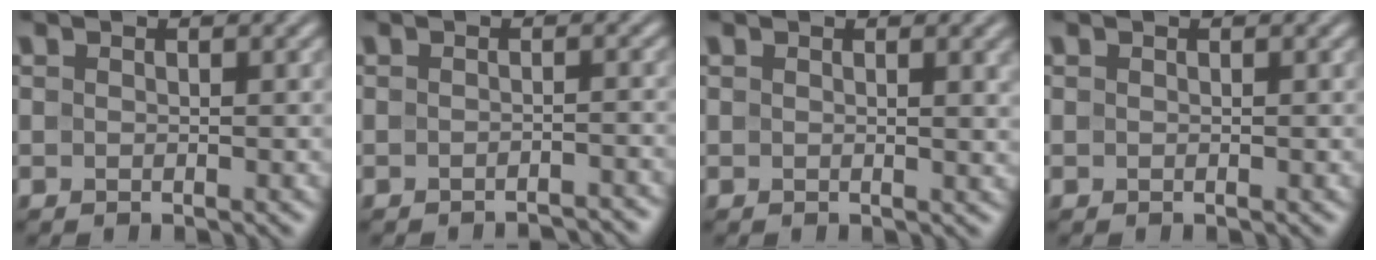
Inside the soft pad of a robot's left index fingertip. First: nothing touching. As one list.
[{"total": 2.4, "force": [-2.3, 0.3, 0.6], "torque": [0.002, 0.007, -0.028]}, {"total": 2.6, "force": [0.8, 0.8, 2.3], "torque": [-0.017, 0.003, 0.009]}, {"total": 0.0}]